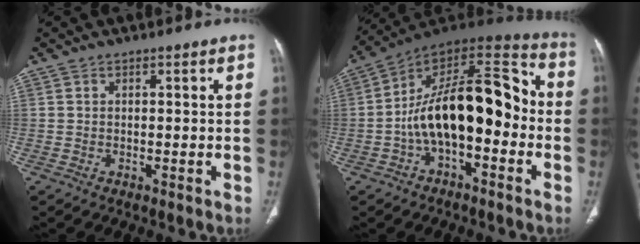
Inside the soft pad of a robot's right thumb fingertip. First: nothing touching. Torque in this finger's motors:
{"motor_torque": [2.54, 2.46, 1.57, -1.20, 0.39]}